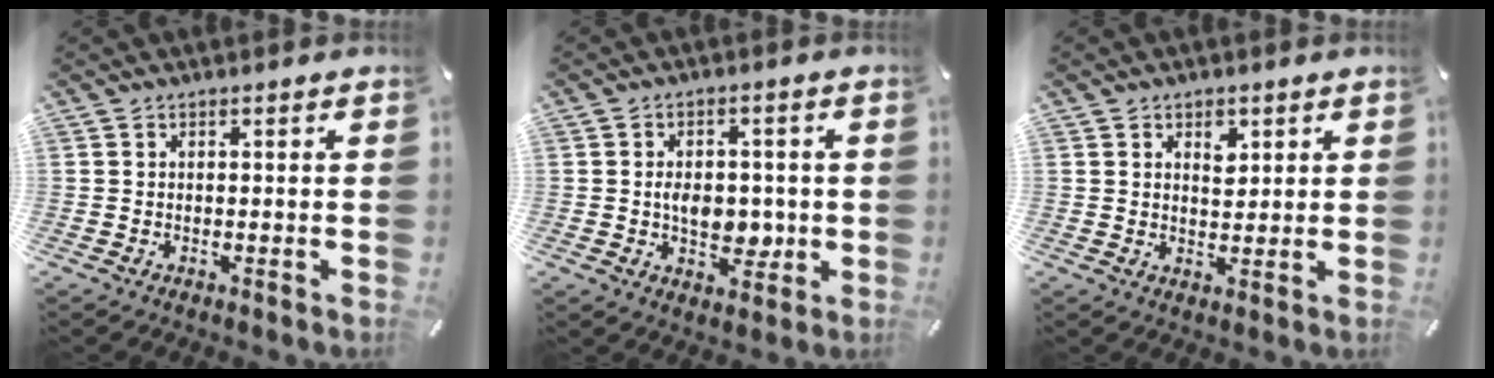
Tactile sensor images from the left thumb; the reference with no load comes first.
{"total": 7.8, "force": [-0.8, 5.4, 5.6], "torque": [-0.066, 0.003, -0.013]}
{"total": 3.7, "force": [1.6, 2.8, 1.9], "torque": [-0.003, -0.010, 0.020]}